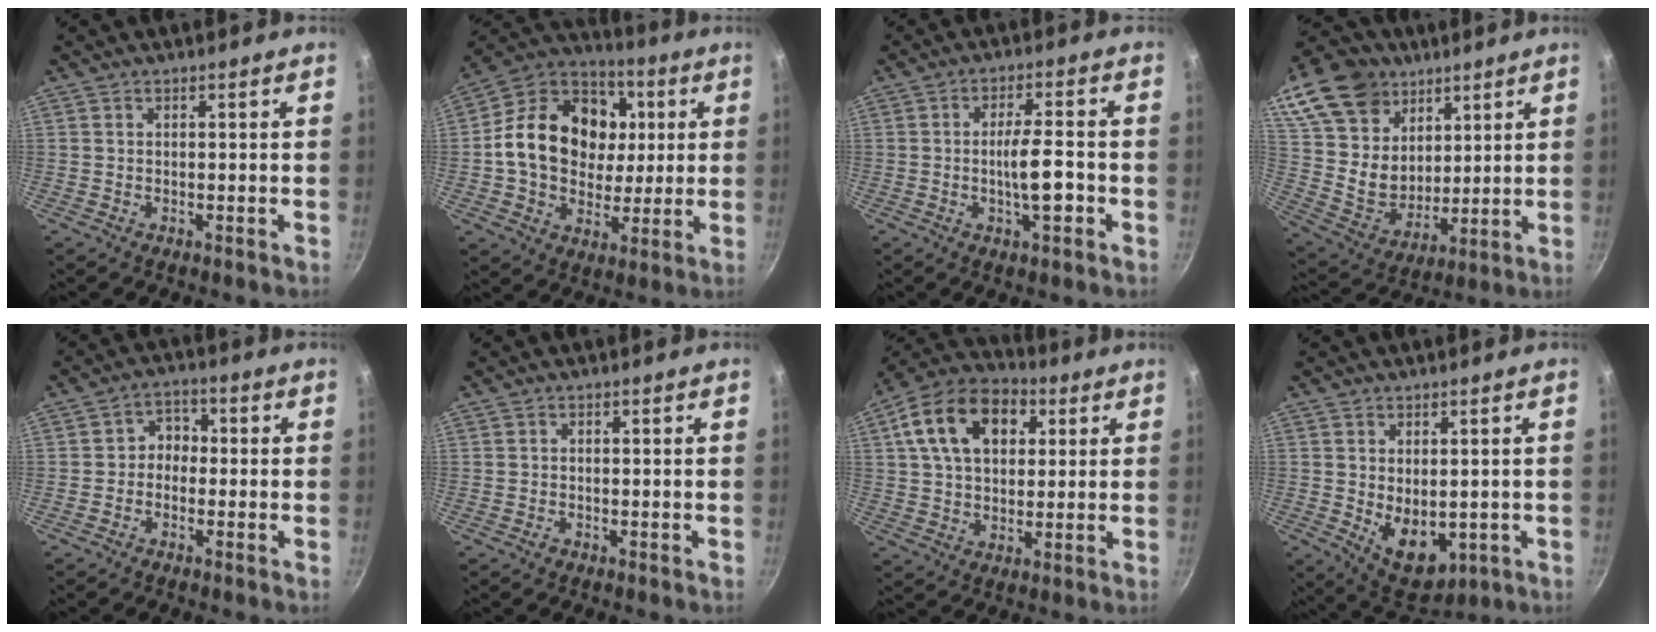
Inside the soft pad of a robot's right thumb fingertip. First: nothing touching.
{"total": 21.6, "force": [2.4, 16.9, 13.2], "torque": [-0.203, 0.022, 0.033]}
{"total": 7.3, "force": [-1.8, 1.9, 6.8], "torque": [-0.102, 0.015, -0.032]}
{"total": 22.3, "force": [11.8, 15.7, 10.5], "torque": [-0.179, -0.032, 0.228]}
{"total": 4.0, "force": [-0.8, 3.3, 2.0], "torque": [-0.002, 0.021, -0.025]}
{"total": 0.9, "force": [-0.5, 0.6, 0.3], "torque": [-0.004, 0.004, -0.009]}
{"total": 16.6, "force": [5.2, 11.2, 11.2], "torque": [-0.177, 0.016, 0.075]}
{"total": 9.3, "force": [-0.7, 6.1, 6.9], "torque": [-0.085, -0.017, 0.012]}